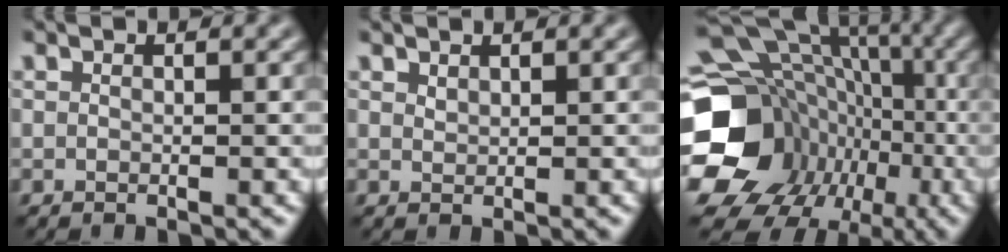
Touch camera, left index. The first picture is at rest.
{"total": 0.6, "force": [0.6, 0.1, 0.1], "torque": [-0.006, -0.001, 0.012]}
{"total": 21.5, "force": [-4.3, 18.3, 10.5], "torque": [-0.183, -0.021, -0.098]}